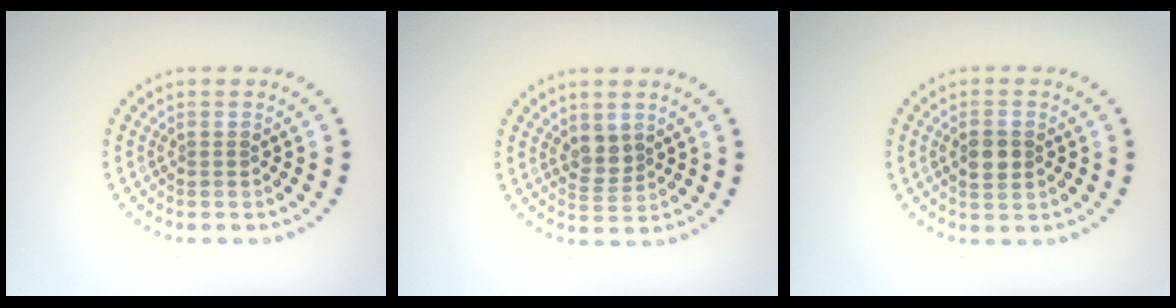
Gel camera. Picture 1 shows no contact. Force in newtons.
{"total": 2.2, "press": 1.9, "slide": 1.0}
{"total": 2.3, "press": 2.2, "slide": 0.3}